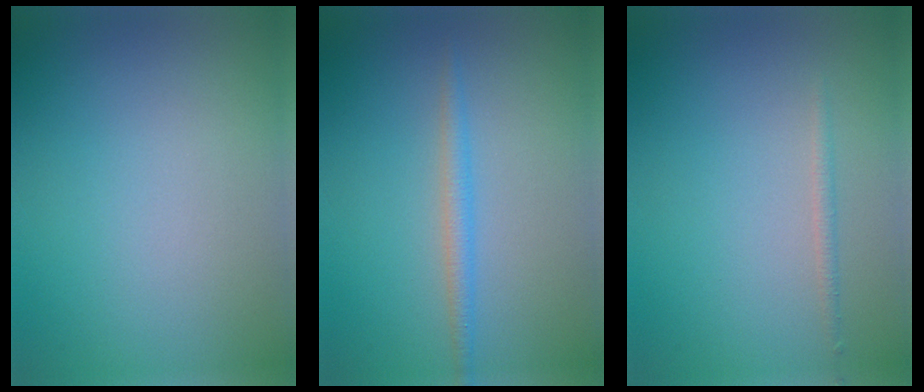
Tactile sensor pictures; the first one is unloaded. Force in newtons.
{"total": 1.7, "press": 1.7, "slide": 0.0}
{"total": 0.8, "press": 0.8, "slide": 0.0}